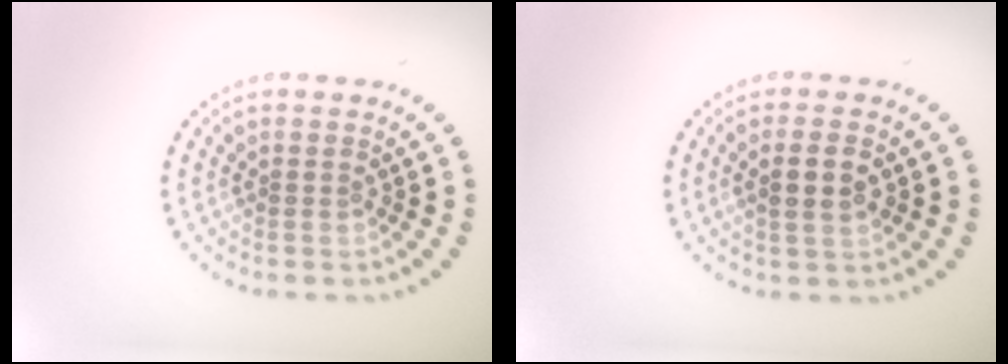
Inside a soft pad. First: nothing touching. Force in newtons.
{"total": 2.3, "press": 2.2, "slide": 0.6}